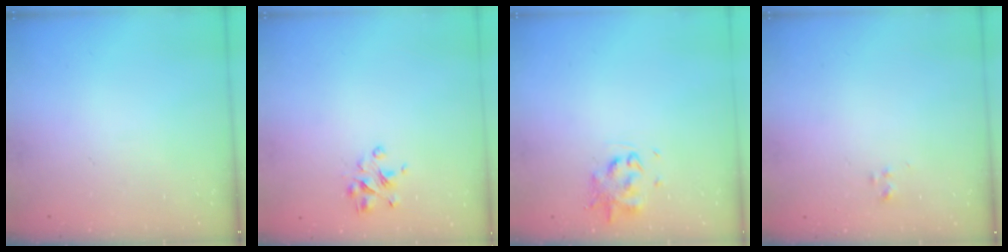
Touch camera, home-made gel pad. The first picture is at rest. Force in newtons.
{"total": 3.2, "press": 2.9, "slide": 1.2}
{"total": 1.9, "press": 1.9, "slide": 0.4}
{"total": 1.8, "press": 1.7, "slide": 0.3}